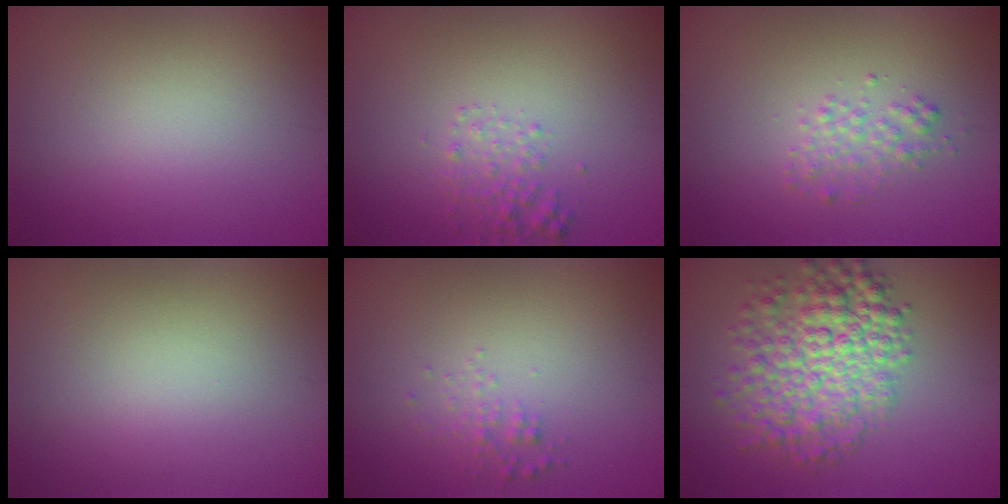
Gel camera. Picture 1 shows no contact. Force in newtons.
{"total": 1.7, "press": 1.7, "slide": 0.1}
{"total": 1.7, "press": 1.7, "slide": 0.0}
{"total": 0.0}
{"total": 1.1, "press": 1.1, "slide": 0.0}
{"total": 7.4, "press": 7.4, "slide": 0.2}